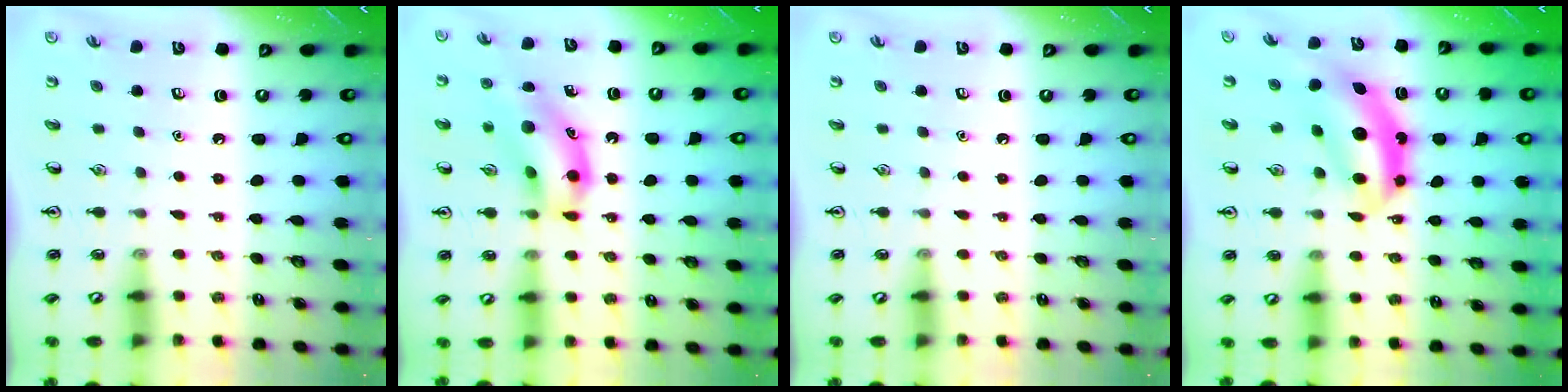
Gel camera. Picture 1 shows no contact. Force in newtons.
{"total": 14.6, "press": 14.4, "slide": 2.1}
{"total": 0.0}
{"total": 6.7, "press": 6.4, "slide": 1.9}